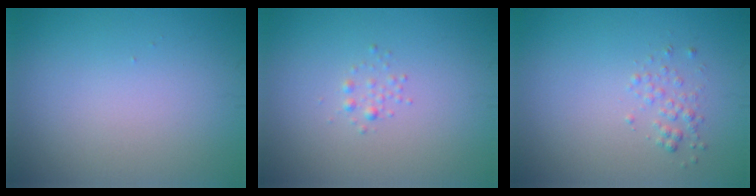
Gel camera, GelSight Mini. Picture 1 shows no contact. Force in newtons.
{"total": 0.8, "press": 0.8, "slide": 0.0}
{"total": 1.2, "press": 1.2, "slide": 0.1}